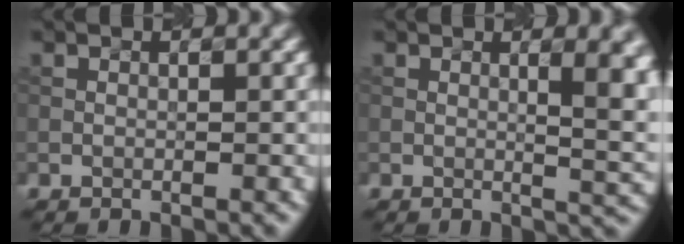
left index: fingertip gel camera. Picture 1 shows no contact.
{"total": 5.8, "force": [1.2, 2.1, 5.3], "torque": [-0.040, 0.002, 0.021]}